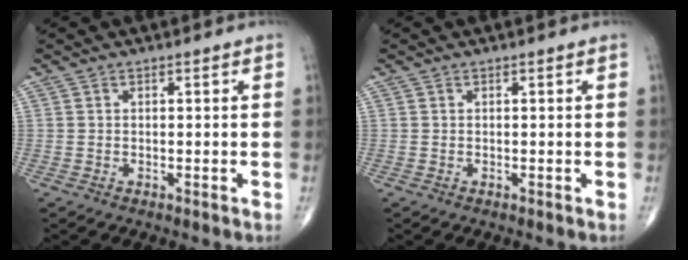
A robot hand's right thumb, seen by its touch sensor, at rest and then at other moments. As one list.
[{"total": 0.0}]